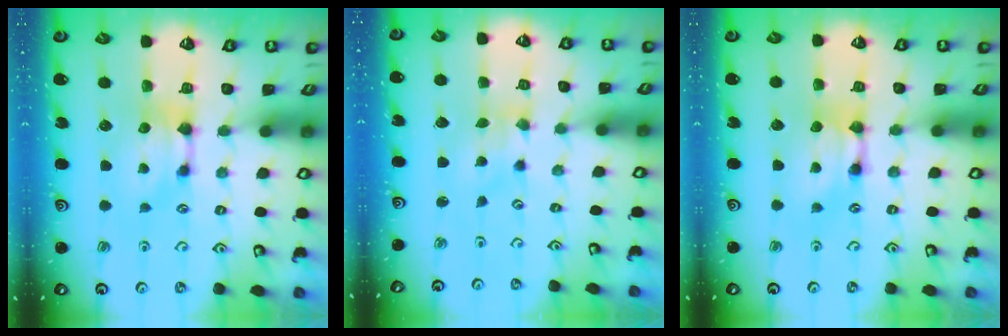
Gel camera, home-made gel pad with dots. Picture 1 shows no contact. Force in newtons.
{"total": 2.9, "press": 2.7, "slide": 0.9}
{"total": 2.0, "press": 2.0, "slide": 0.1}